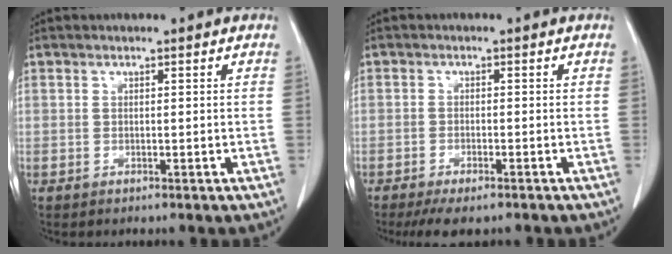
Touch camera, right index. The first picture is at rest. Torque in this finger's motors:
{"motor_torque": [0.58, -0.50, 0.28, 0.07]}